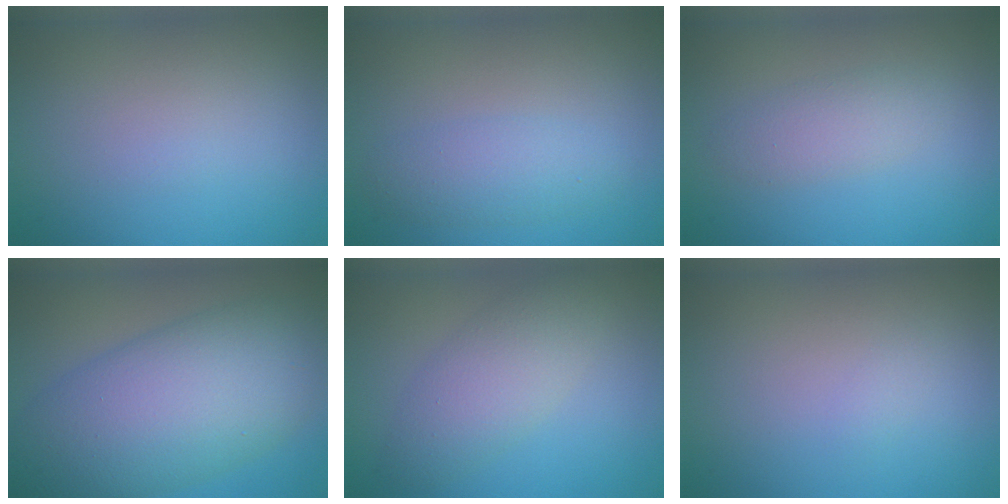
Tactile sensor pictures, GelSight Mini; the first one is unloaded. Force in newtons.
{"total": 2.7, "press": 2.7, "slide": 0.0}
{"total": 2.3, "press": 2.3, "slide": 0.1}
{"total": 11.4, "press": 11.4, "slide": 0.5}
{"total": 4.0, "press": 4.0, "slide": 0.2}
{"total": 0.6, "press": 0.6, "slide": 0.1}